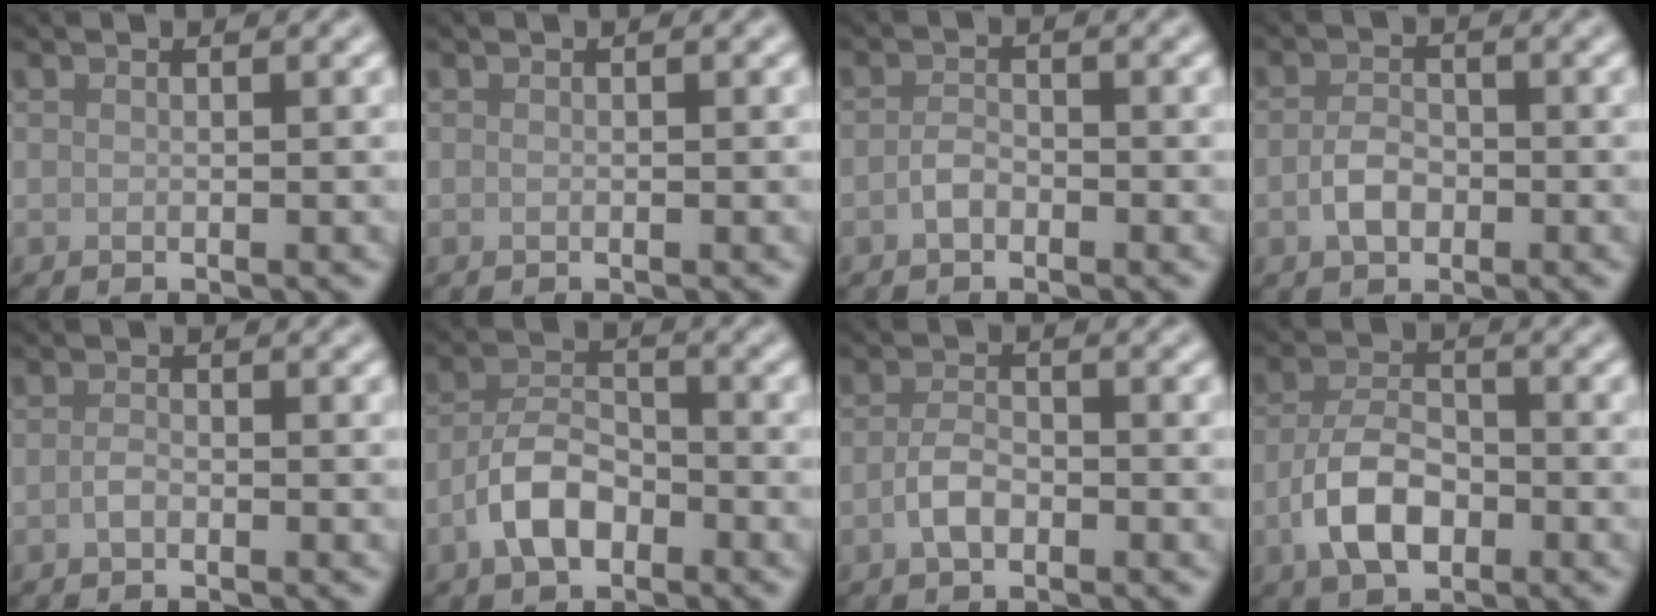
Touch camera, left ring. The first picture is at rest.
{"total": 0.0}
{"total": 1.5, "force": [-0.8, 0.9, 0.9], "torque": [-0.022, 0.002, -0.019]}
{"total": 2.6, "force": [-0.8, 1.7, 1.8], "torque": [-0.037, 0.001, -0.020]}
{"total": 1.0, "force": [-0.5, 0.5, 0.7], "torque": [-0.018, 0.001, -0.012]}
{"total": 4.7, "force": [-2.4, 2.6, 3.1], "torque": [-0.054, 0.008, -0.052]}
{"total": 2.5, "force": [-1.0, 1.4, 1.8], "torque": [-0.039, 0.003, -0.023]}
{"total": 5.4, "force": [-2.1, 3.1, 4.0], "torque": [-0.077, 0.002, -0.045]}